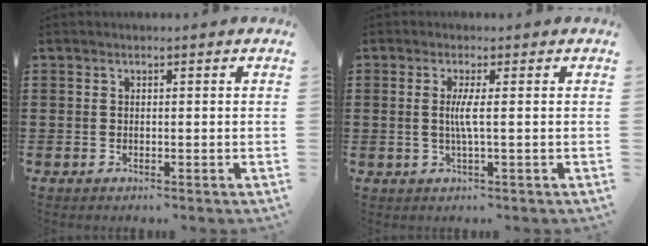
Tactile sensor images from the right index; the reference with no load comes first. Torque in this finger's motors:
{"motor_torque": [0.84, 1.30, 0.13, 0.05]}